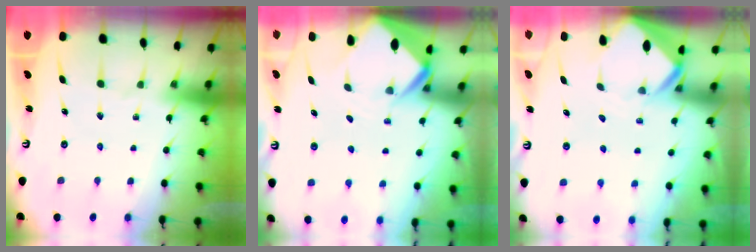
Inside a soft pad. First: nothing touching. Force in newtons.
{"total": 3.4, "press": 3.4, "slide": 0.2}
{"total": 2.9, "press": 2.9, "slide": 0.2}